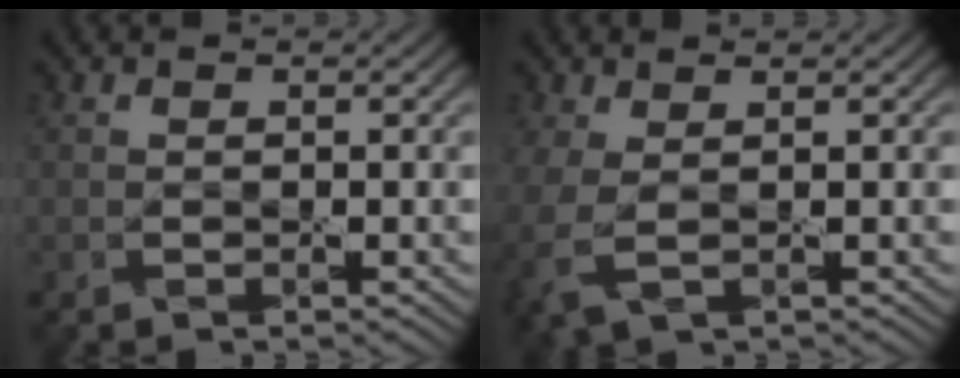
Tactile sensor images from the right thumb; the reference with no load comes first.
{"total": 3.8, "force": [-0.5, 1.8, 3.3], "torque": [-0.099, -0.005, -0.012]}